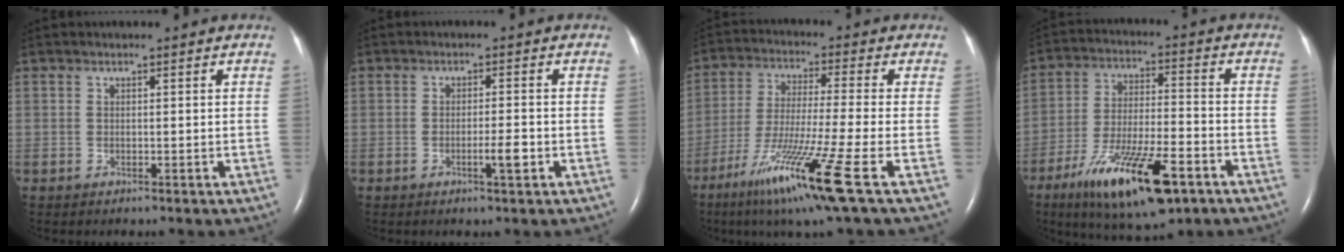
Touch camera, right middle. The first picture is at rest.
{"total": 2.7, "force": [-1.1, 0.1, 2.5], "torque": [-0.043, -0.001, -0.019]}
{"total": 14.9, "force": [-7.8, -1.6, 12.6], "torque": [-0.252, -0.050, -0.142]}
{"total": 16.6, "force": [-9.3, 3.9, 13.1], "torque": [-0.233, -0.023, -0.154]}